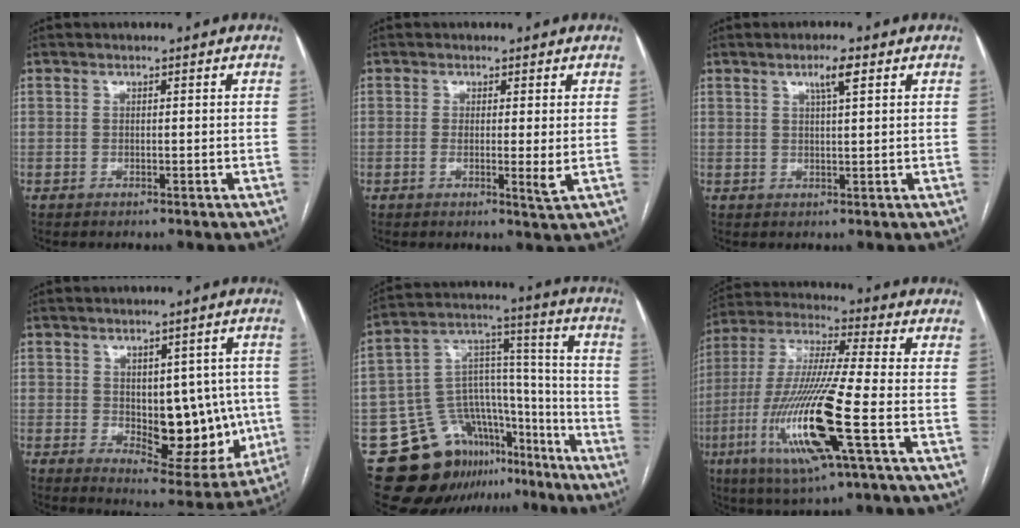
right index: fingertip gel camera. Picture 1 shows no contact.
{"total": 3.0, "force": [-0.2, 0.1, 3.0], "torque": [-0.049, -0.006, -0.002]}
{"total": 3.2, "force": [1.7, 0.2, 2.7], "torque": [-0.049, 0.002, 0.029]}
{"total": 12.4, "force": [-0.9, 6.3, 10.7], "torque": [-0.122, 0.004, 0.011]}
{"total": 19.1, "force": [-13.0, 11.8, 7.5], "torque": [-0.112, 0.083, -0.197]}
{"total": 18.5, "force": [-5.9, 0.5, 17.5], "torque": [-0.374, -0.025, -0.113]}